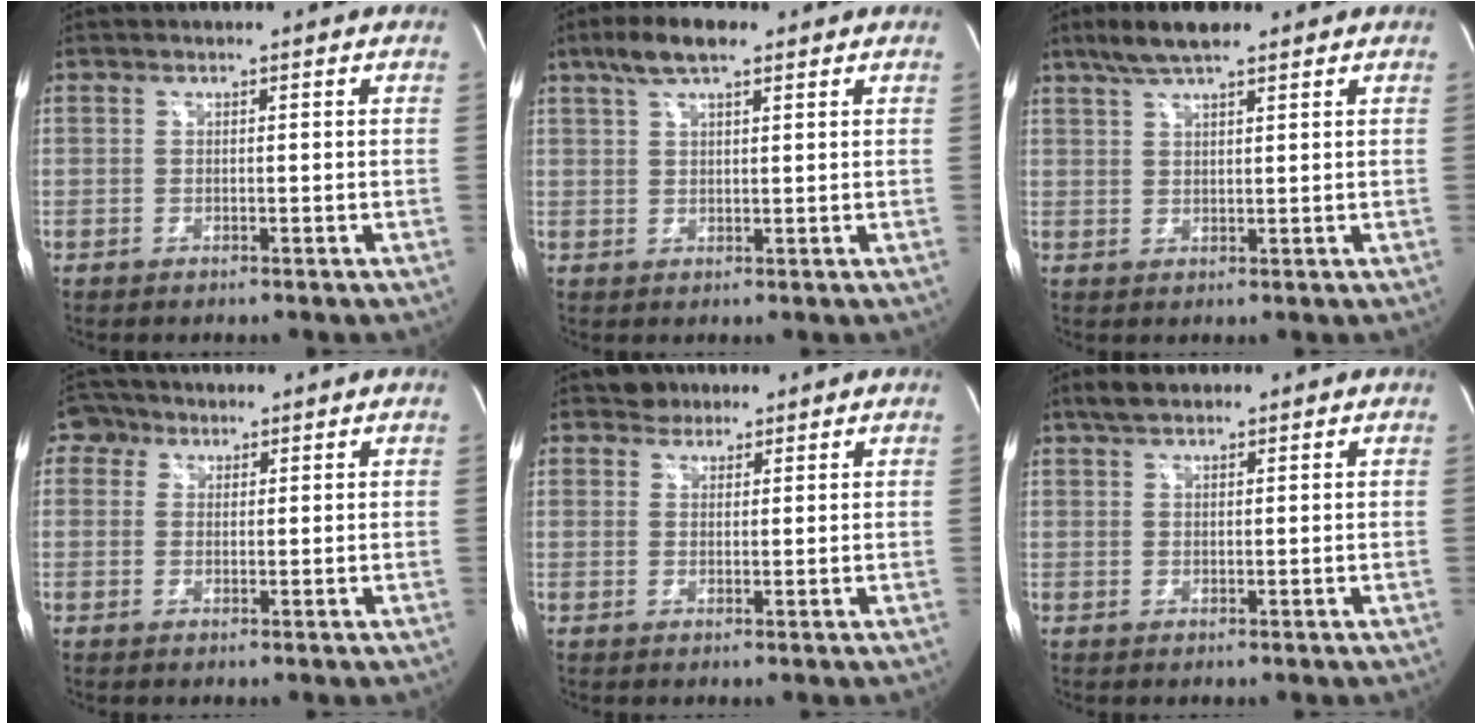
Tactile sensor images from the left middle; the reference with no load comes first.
{"total": 6.2, "force": [4.1, 1.6, 4.3], "torque": [-0.093, 0.019, 0.074]}
{"total": 6.0, "force": [4.5, 1.0, 3.8], "torque": [-0.082, 0.016, 0.082]}
{"total": 3.5, "force": [1.9, 2.9, 0.5], "torque": [-0.013, 0.016, 0.032]}
{"total": 2.4, "force": [1.9, 1.4, -0.2], "torque": [0.004, 0.005, 0.026]}
{"total": 3.0, "force": [2.4, 1.1, 1.5], "torque": [-0.036, 0.014, 0.043]}